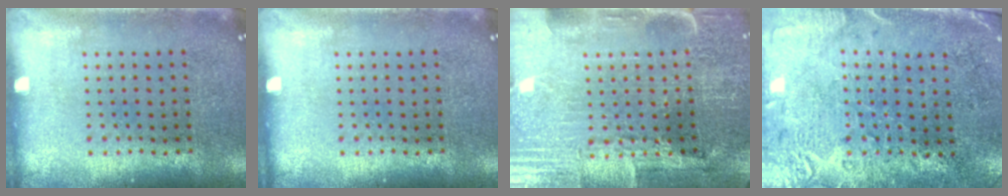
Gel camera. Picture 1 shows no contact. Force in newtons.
{"total": 0.0}
{"total": 3.9, "press": 3.8, "slide": 1.1}
{"total": 2.7, "press": 2.4, "slide": 1.2}